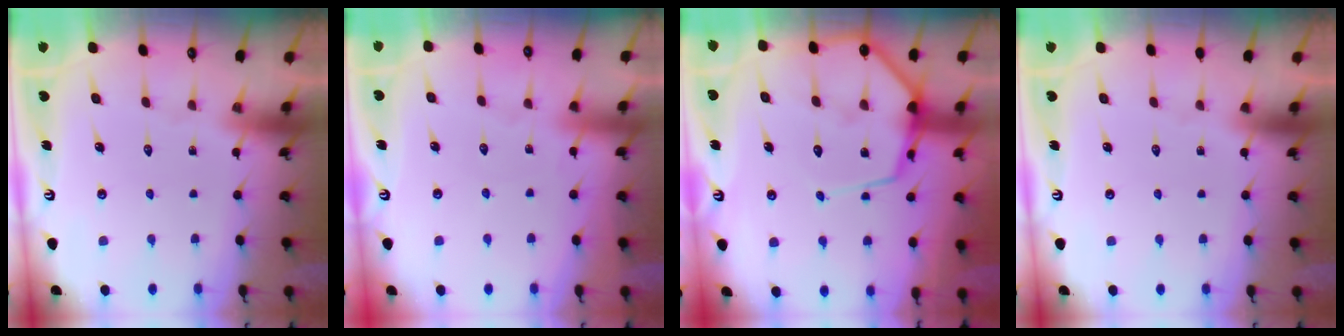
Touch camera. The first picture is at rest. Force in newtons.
{"total": 3.8, "press": 3.7, "slide": 0.4}
{"total": 13.1, "press": 13.0, "slide": 1.3}
{"total": 0.0}